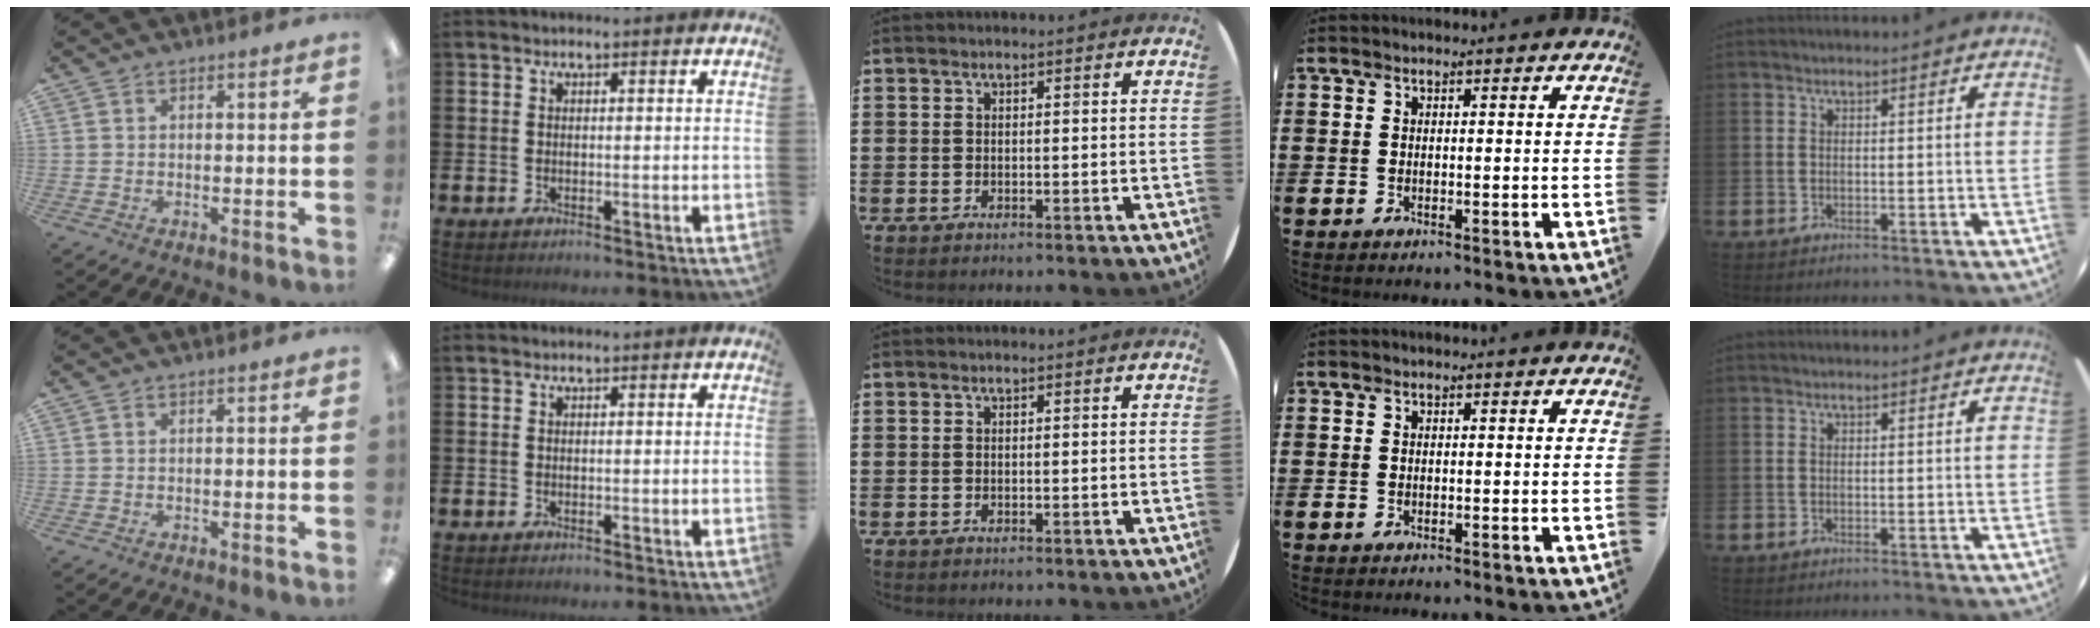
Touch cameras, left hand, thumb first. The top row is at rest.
{}